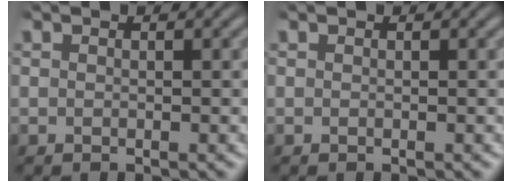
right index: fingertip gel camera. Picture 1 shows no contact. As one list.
[{"total": 0.0}]